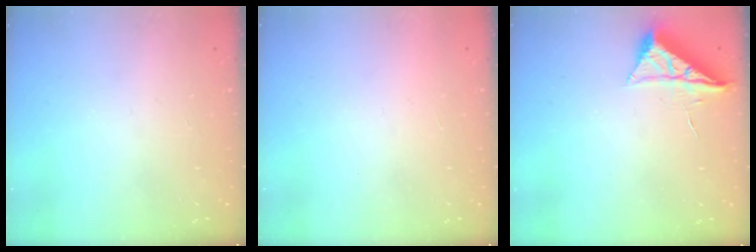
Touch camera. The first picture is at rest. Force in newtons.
{"total": 1.5, "press": 1.5, "slide": 0.1}
{"total": 6.1, "press": 6.1, "slide": 0.7}